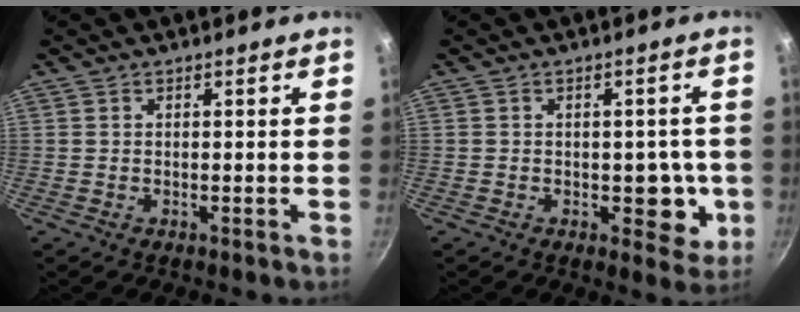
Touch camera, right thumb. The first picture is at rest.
{"total": 7.0, "force": [-1.4, 4.5, 5.2], "torque": [-0.020, 0.003, -0.015]}